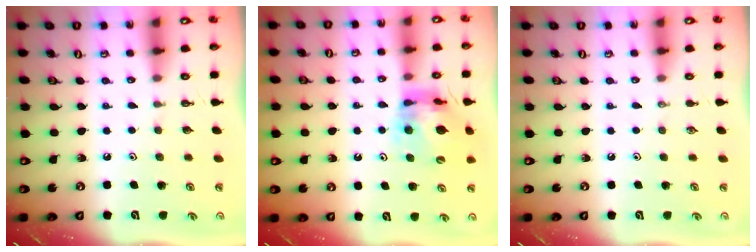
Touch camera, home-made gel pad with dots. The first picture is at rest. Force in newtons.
{"total": 12.5, "press": 12.4, "slide": 1.2}
{"total": 0.0}